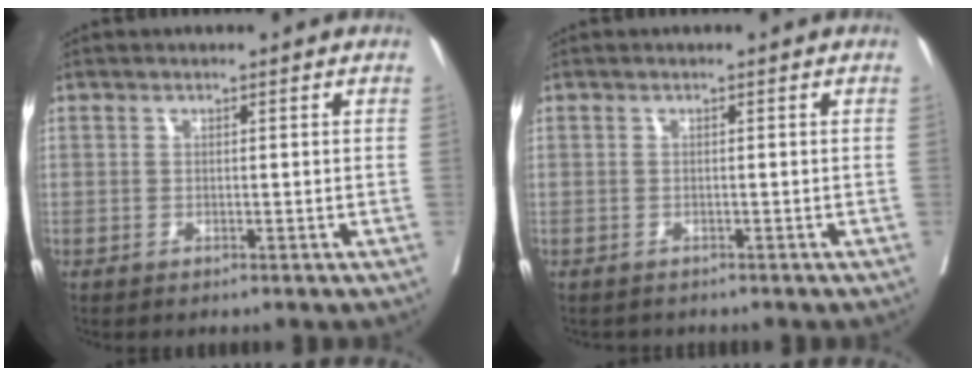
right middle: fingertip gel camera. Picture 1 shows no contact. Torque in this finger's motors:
{"motor_torque": [0.00, -0.06, -0.02, 0.00]}